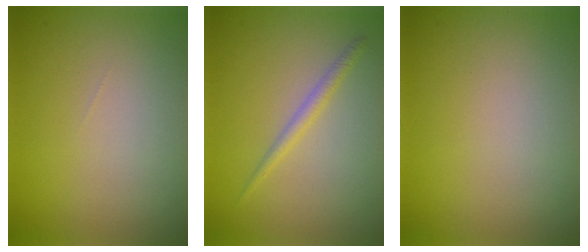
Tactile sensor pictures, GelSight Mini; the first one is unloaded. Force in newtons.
{"total": 1.4, "press": 1.4, "slide": 0.1}
{"total": 0.0}